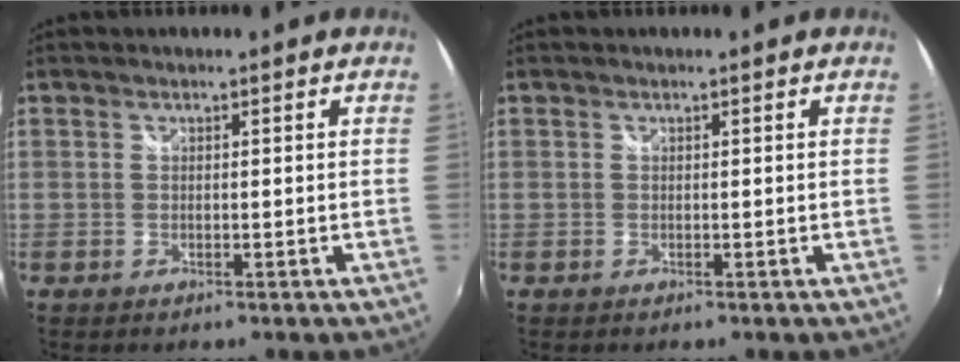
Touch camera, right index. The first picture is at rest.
{"total": 0.0}